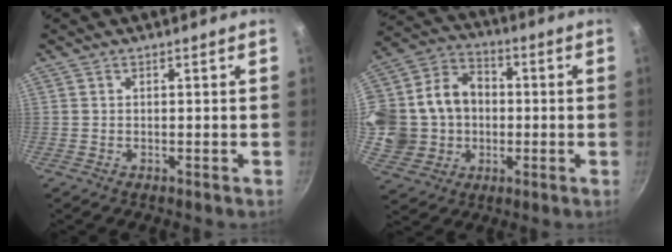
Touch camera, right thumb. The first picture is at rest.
{"total": 21.7, "force": [-0.1, 18.4, 11.5], "torque": [-0.239, 0.040, 0.007]}